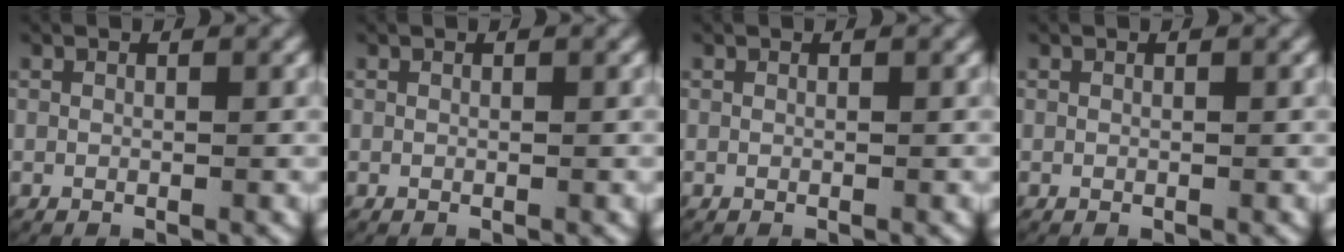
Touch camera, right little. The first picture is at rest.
{"total": 0.0}
{"total": 0.0}
{"total": 0.0}